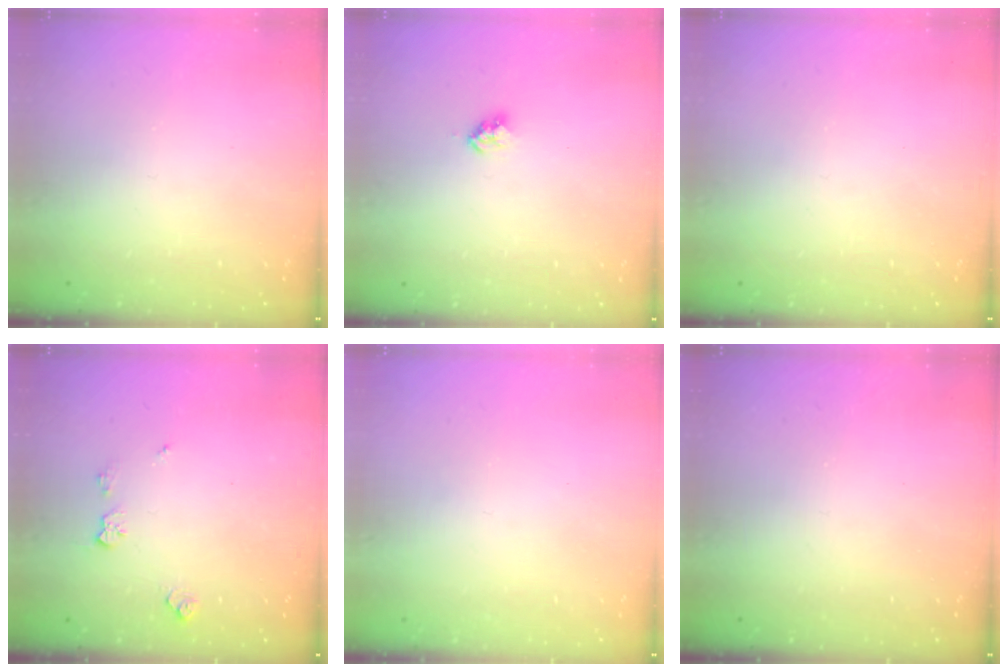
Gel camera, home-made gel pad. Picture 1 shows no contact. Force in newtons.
{"total": 2.8, "press": 2.8, "slide": 0.4}
{"total": 0.0}
{"total": 5.9, "press": 5.9, "slide": 0.8}
{"total": 0.7, "press": 0.7, "slide": 0.1}
{"total": 0.0}